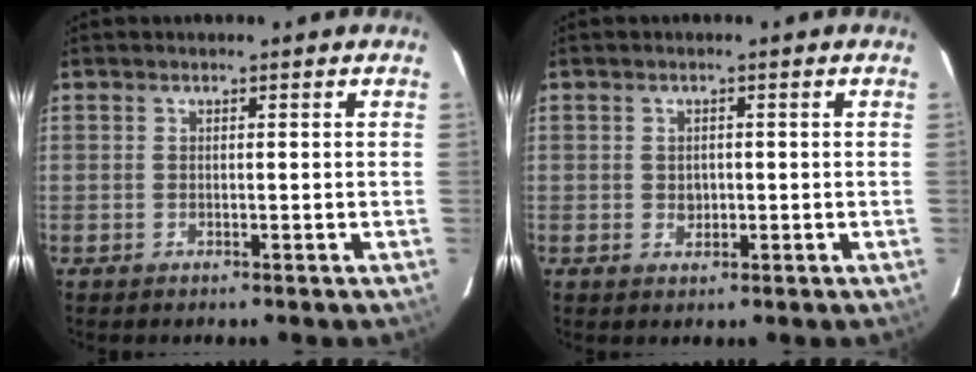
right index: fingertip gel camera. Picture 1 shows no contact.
{"total": 1.7, "force": [-0.1, 1.4, 1.1], "torque": [-0.018, 0.001, 0.002]}